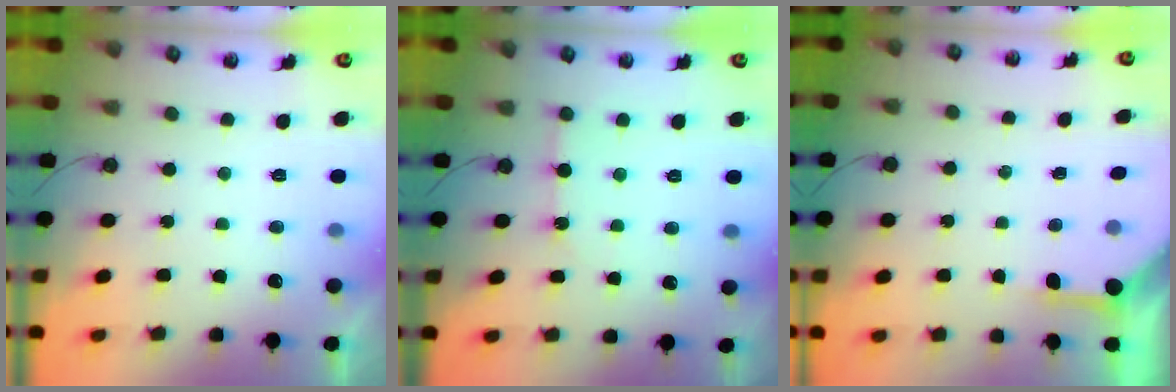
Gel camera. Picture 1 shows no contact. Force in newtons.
{"total": 5.7, "press": 5.7, "slide": 0.4}
{"total": 3.8, "press": 3.7, "slide": 0.4}